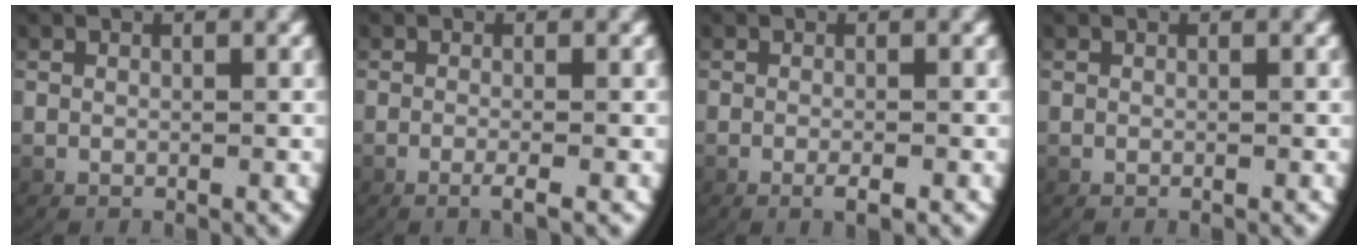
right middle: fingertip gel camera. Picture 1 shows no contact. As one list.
[{"total": 1.8, "force": [-1.2, 0.1, 1.4], "torque": [-0.034, -0.001, -0.019]}, {"total": 1.6, "force": [-1.1, 0.5, 1.1], "torque": [-0.024, 0.004, -0.019]}, {"total": 0.0}]